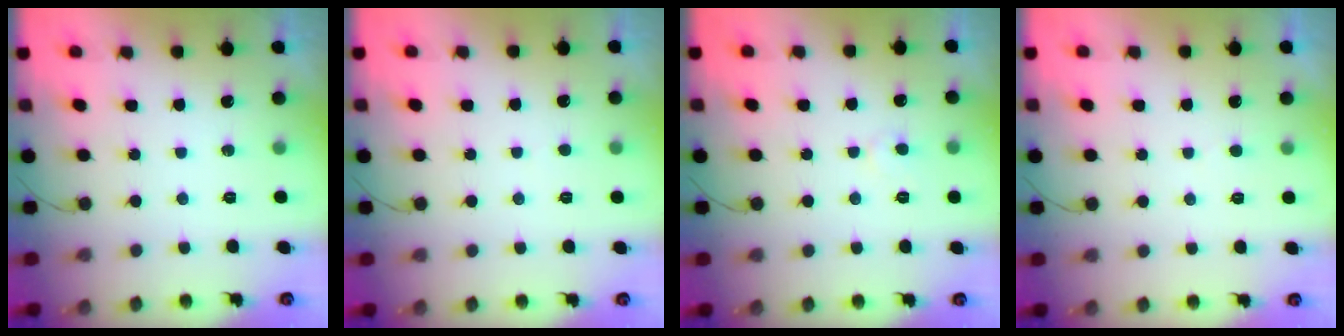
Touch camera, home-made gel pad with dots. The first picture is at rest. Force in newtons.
{"total": 2.7, "press": 2.7, "slide": 0.3}
{"total": 3.2, "press": 3.2, "slide": 0.4}
{"total": 2.1, "press": 2.1, "slide": 0.2}